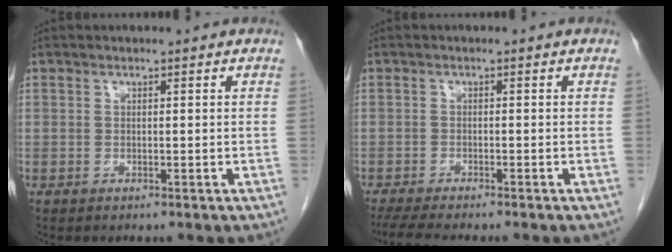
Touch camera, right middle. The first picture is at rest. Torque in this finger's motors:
{"motor_torque": [0.31, -0.18, 0.03, 0.02]}